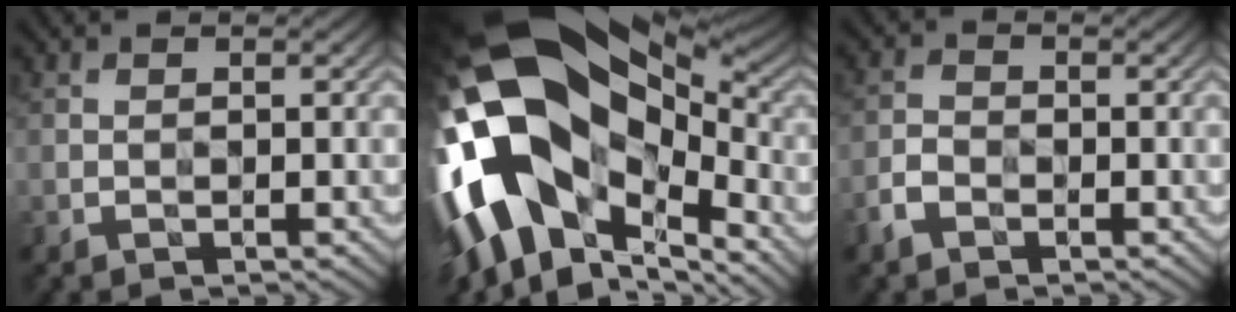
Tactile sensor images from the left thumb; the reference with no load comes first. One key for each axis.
{"total": 20.1, "fx": -2.2, "fy": 13.0, "fz": 15.1, "tx": -0.306, "ty": -0.038, "tz": -0.003}
{"total": 2.3, "fx": -1.5, "fy": 1.4, "fz": 0.9, "tx": -0.023, "ty": -0.002, "tz": -0.041}